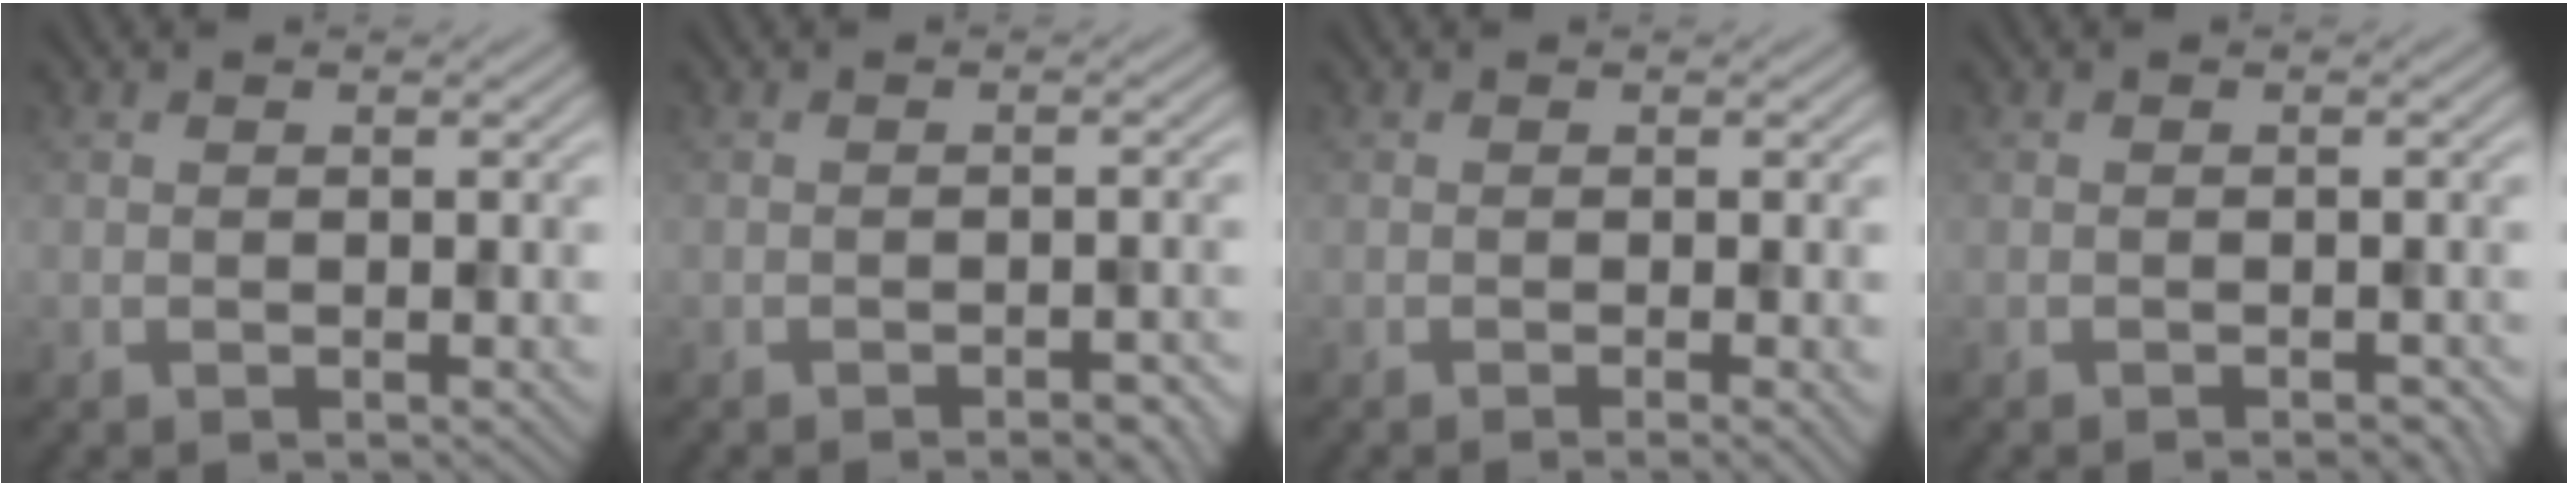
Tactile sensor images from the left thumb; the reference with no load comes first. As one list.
[{"total": 2.4, "force": [-1.7, 0.5, 1.6], "torque": [-0.018, 0.002, -0.023]}, {"total": 1.6, "force": [-0.4, 0.2, 1.5], "torque": [-0.023, -0.003, -0.010]}, {"total": 1.5, "force": [-1.2, 0.4, 0.8], "torque": [-0.007, 0.000, -0.013]}]